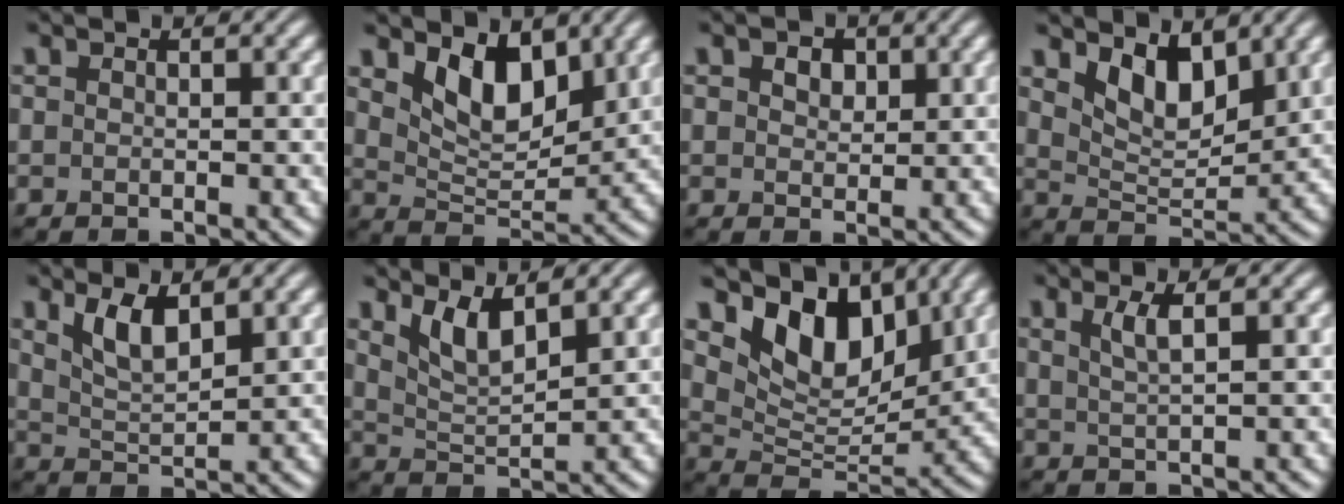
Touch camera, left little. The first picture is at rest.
{"total": 5.6, "force": [2.9, 3.0, 3.7], "torque": [-0.075, -0.015, 0.046]}
{"total": 2.5, "force": [1.3, 1.6, 1.4], "torque": [-0.022, 0.005, 0.011]}
{"total": 4.6, "force": [2.8, 2.2, 2.9], "torque": [-0.063, -0.012, 0.046]}
{"total": 3.5, "force": [2.1, 1.1, 2.5], "torque": [-0.056, -0.006, 0.043]}
{"total": 3.5, "force": [2.4, 0.9, 2.5], "torque": [-0.055, -0.008, 0.050]}
{"total": 8.1, "force": [4.8, 4.5, 4.7], "torque": [-0.082, -0.011, 0.081]}
{"total": 2.0, "force": [0.9, 0.5, 1.8], "torque": [-0.030, 0.001, 0.014]}